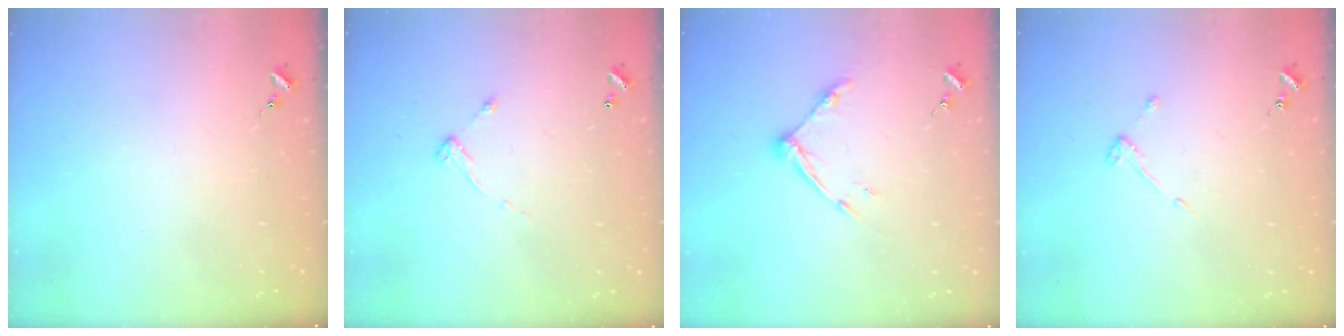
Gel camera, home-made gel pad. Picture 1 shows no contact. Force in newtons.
{"total": 5.4, "press": 5.4, "slide": 0.3}
{"total": 9.3, "press": 9.3, "slide": 0.4}
{"total": 3.6, "press": 3.5, "slide": 0.6}